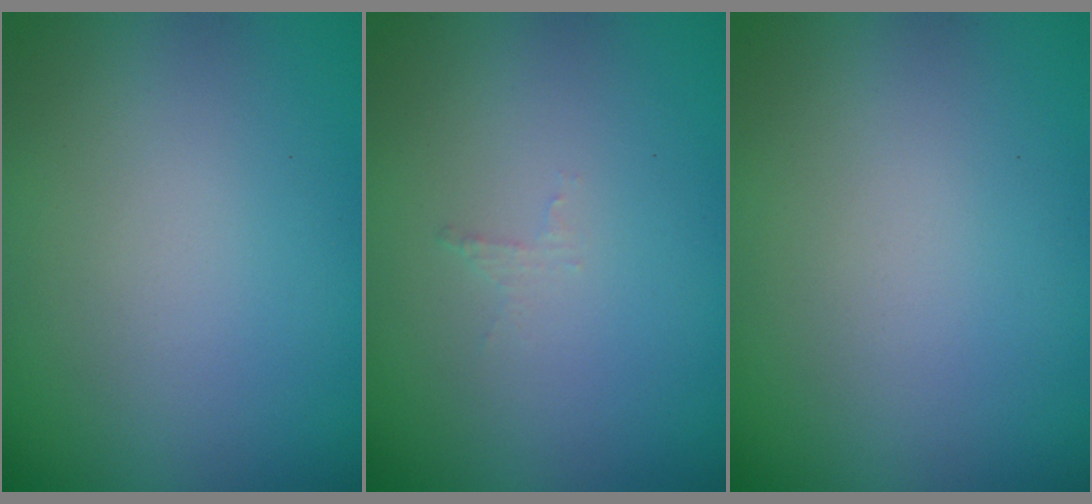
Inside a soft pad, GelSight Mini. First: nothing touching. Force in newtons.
{"total": 0.7, "press": 0.6, "slide": 0.2}
{"total": 0.0}